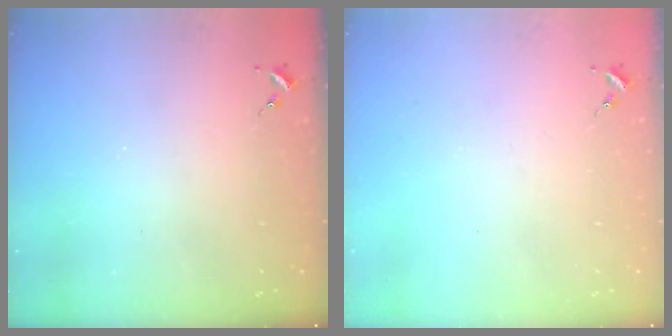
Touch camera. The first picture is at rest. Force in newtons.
{"total": 0.0}